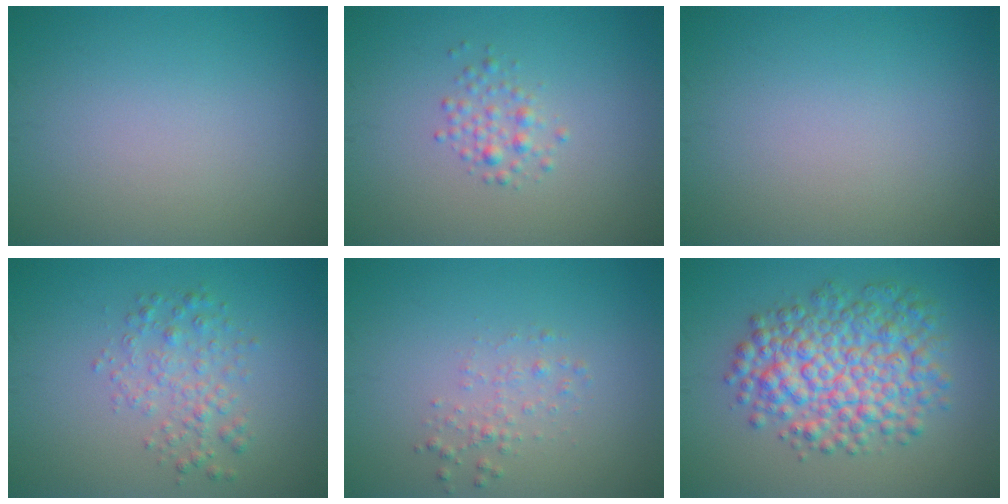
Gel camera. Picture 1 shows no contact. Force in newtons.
{"total": 1.6, "press": 1.6, "slide": 0.0}
{"total": 0.0}
{"total": 2.5, "press": 2.5, "slide": 0.1}
{"total": 1.4, "press": 1.4, "slide": 0.0}
{"total": 7.6, "press": 7.6, "slide": 0.2}